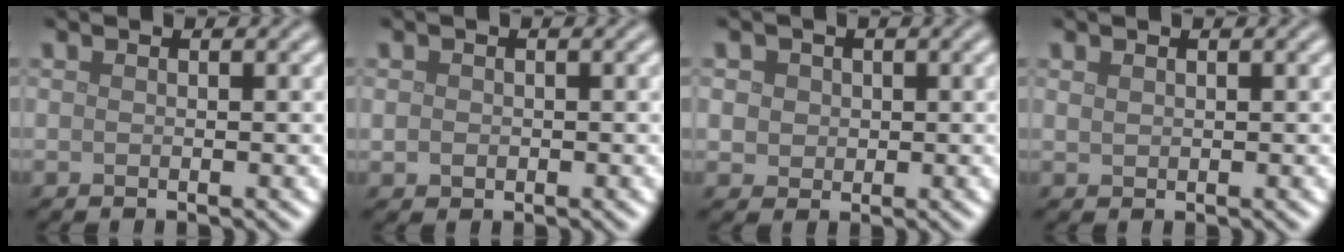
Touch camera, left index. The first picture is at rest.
{"total": 0.9, "force": [0.0, 0.8, 0.3], "torque": [-0.002, -0.003, 0.000]}
{"total": 3.1, "force": [1.2, 2.6, 1.4], "torque": [-0.026, 0.009, 0.012]}
{"total": 0.6, "force": [0.4, 0.4, 0.2], "torque": [-0.006, 0.000, 0.011]}